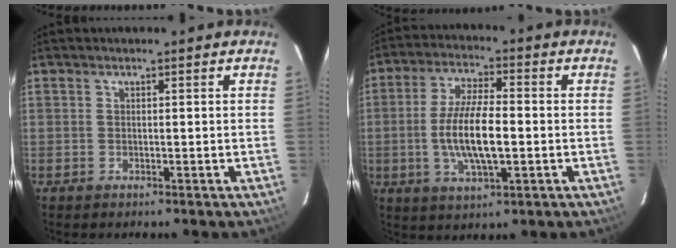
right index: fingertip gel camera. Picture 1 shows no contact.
{"total": 11.4, "force": [-1.7, 3.4, 10.7], "torque": [-0.213, -0.002, -0.030]}